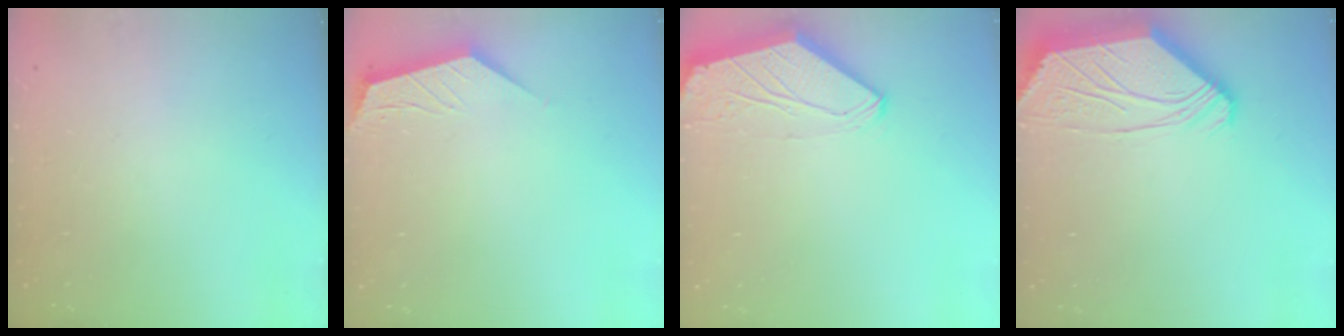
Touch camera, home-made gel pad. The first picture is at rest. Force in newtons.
{"total": 2.0, "press": 2.0, "slide": 0.4}
{"total": 0.0}
{"total": 5.0, "press": 5.0, "slide": 0.5}